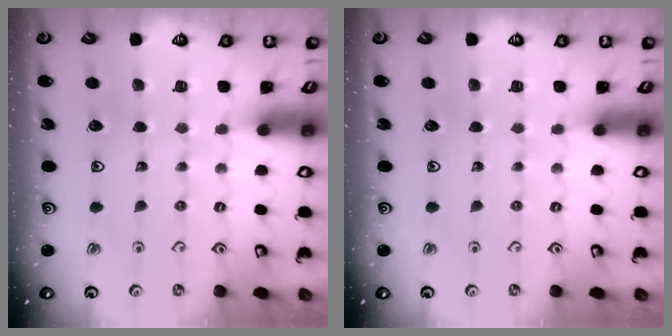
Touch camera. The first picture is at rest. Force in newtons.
{"total": 0.0}